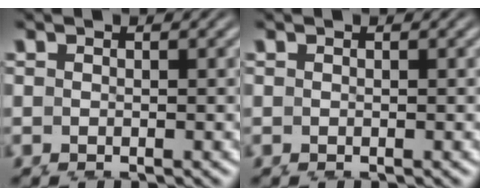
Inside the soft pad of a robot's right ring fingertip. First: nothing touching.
{"total": 0.0}